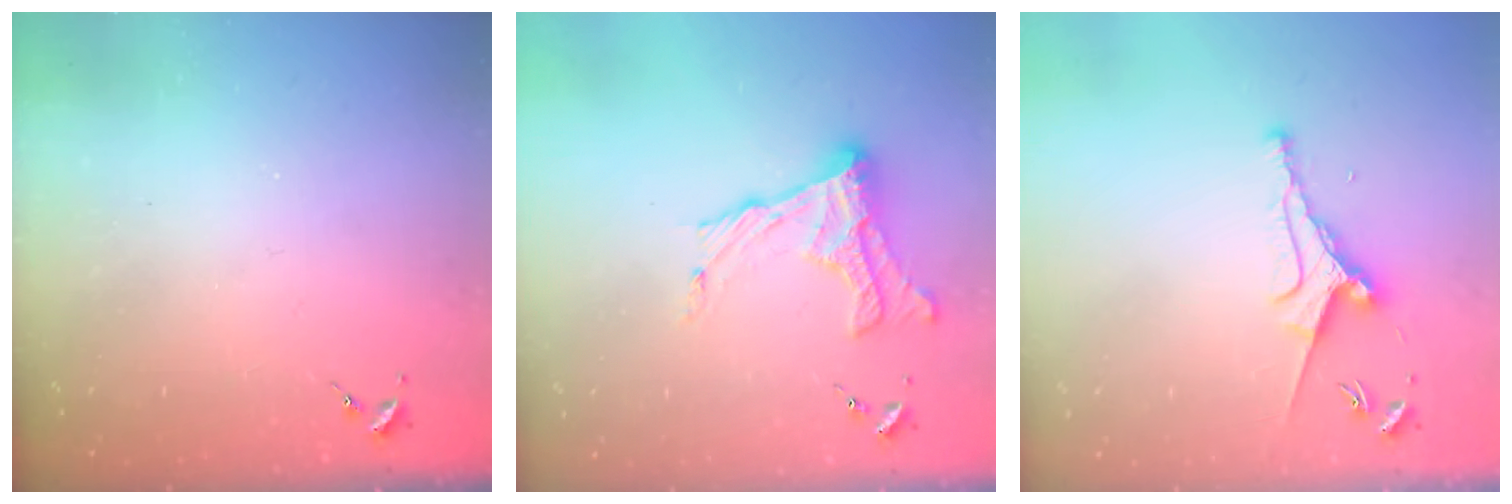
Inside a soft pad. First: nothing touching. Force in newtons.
{"total": 14.7, "press": 14.7, "slide": 1.0}
{"total": 8.3, "press": 8.2, "slide": 1.7}